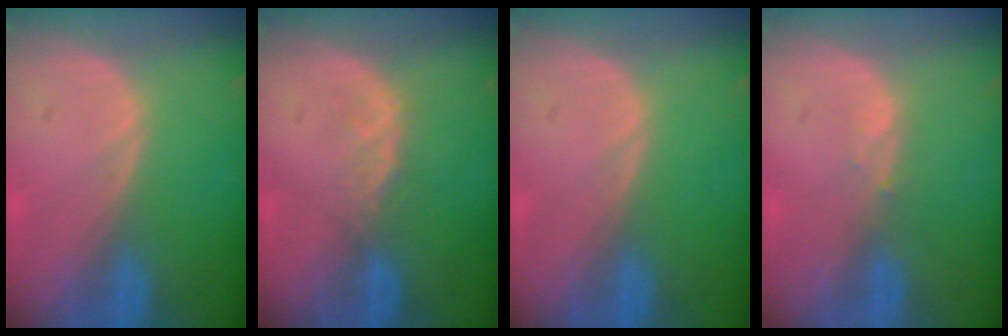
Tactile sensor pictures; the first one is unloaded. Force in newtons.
{"total": 1.9, "press": 1.9, "slide": 0.3}
{"total": 0.0}
{"total": 0.7, "press": 0.7, "slide": 0.2}